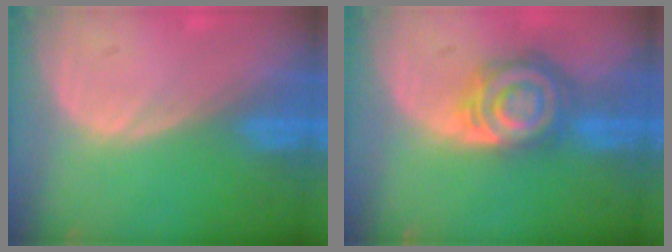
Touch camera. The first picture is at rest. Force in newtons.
{"total": 8.2, "press": 7.2, "slide": 3.9}